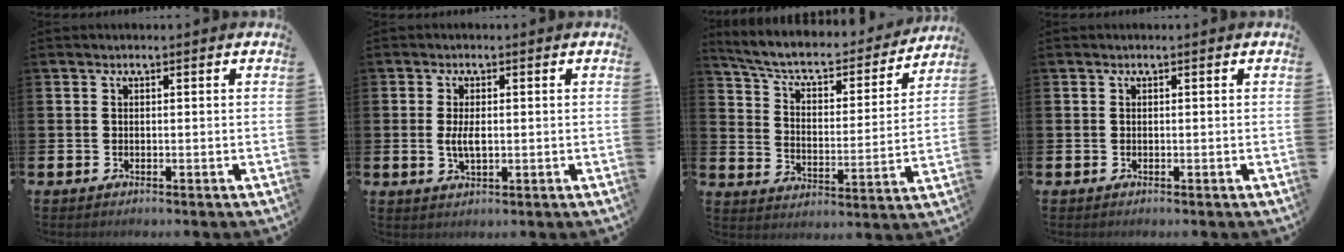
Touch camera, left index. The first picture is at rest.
{"total": 2.9, "force": [0.1, 1.3, 2.6], "torque": [-0.040, -0.001, -0.003]}
{"total": 7.2, "force": [6.4, 2.0, 2.7], "torque": [-0.080, -0.048, 0.104]}
{"total": 0.0}